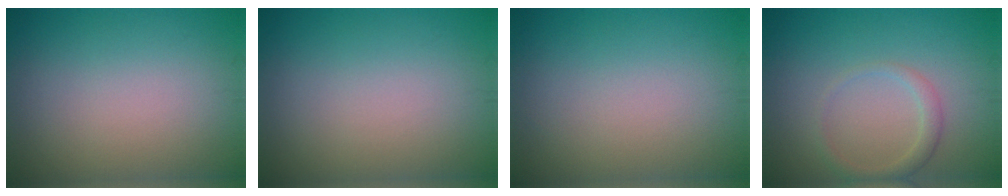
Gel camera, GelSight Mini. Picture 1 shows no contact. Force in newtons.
{"total": 0.0}
{"total": 0.0}
{"total": 1.7, "press": 1.7, "slide": 0.1}